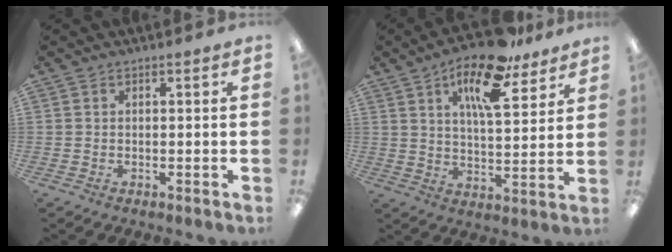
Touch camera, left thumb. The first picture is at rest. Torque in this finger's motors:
{"motor_torque": [0.09, 0.53, 1.25, -1.53, 0.12]}